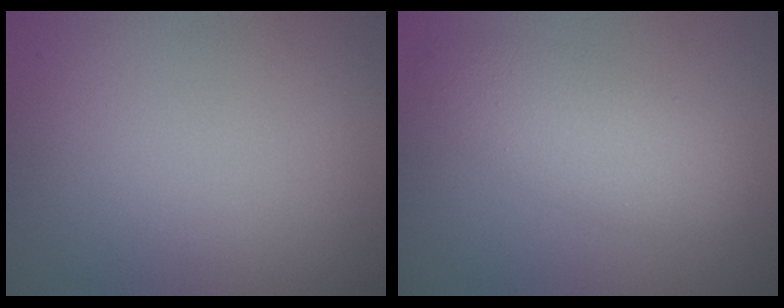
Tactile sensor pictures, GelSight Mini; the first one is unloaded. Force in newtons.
{"total": 4.5, "press": 4.5, "slide": 0.1}